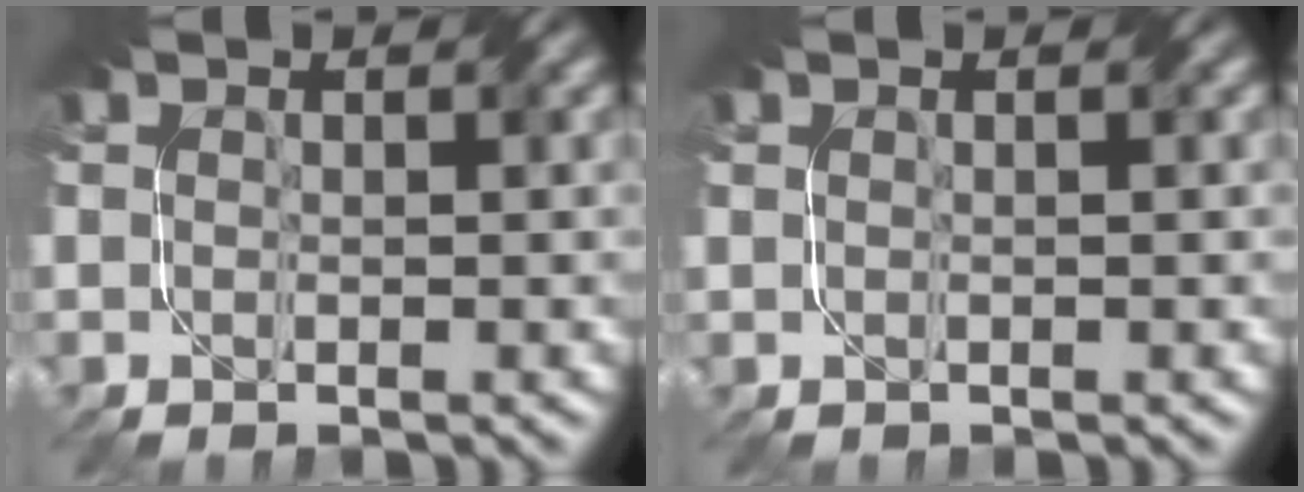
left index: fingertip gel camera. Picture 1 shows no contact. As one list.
[{"total": 0.0}]